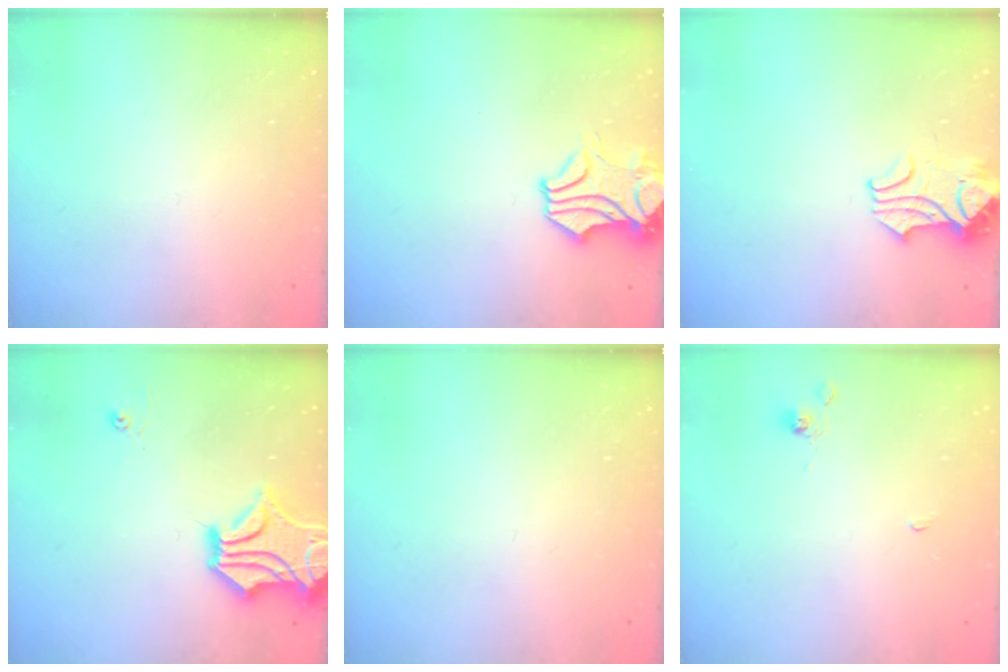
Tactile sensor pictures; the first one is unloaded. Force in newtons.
{"total": 1.7, "press": 1.1, "slide": 1.2}
{"total": 2.3, "press": 2.2, "slide": 0.6}
{"total": 6.6, "press": 6.2, "slide": 2.3}
{"total": 0.0}
{"total": 0.0}